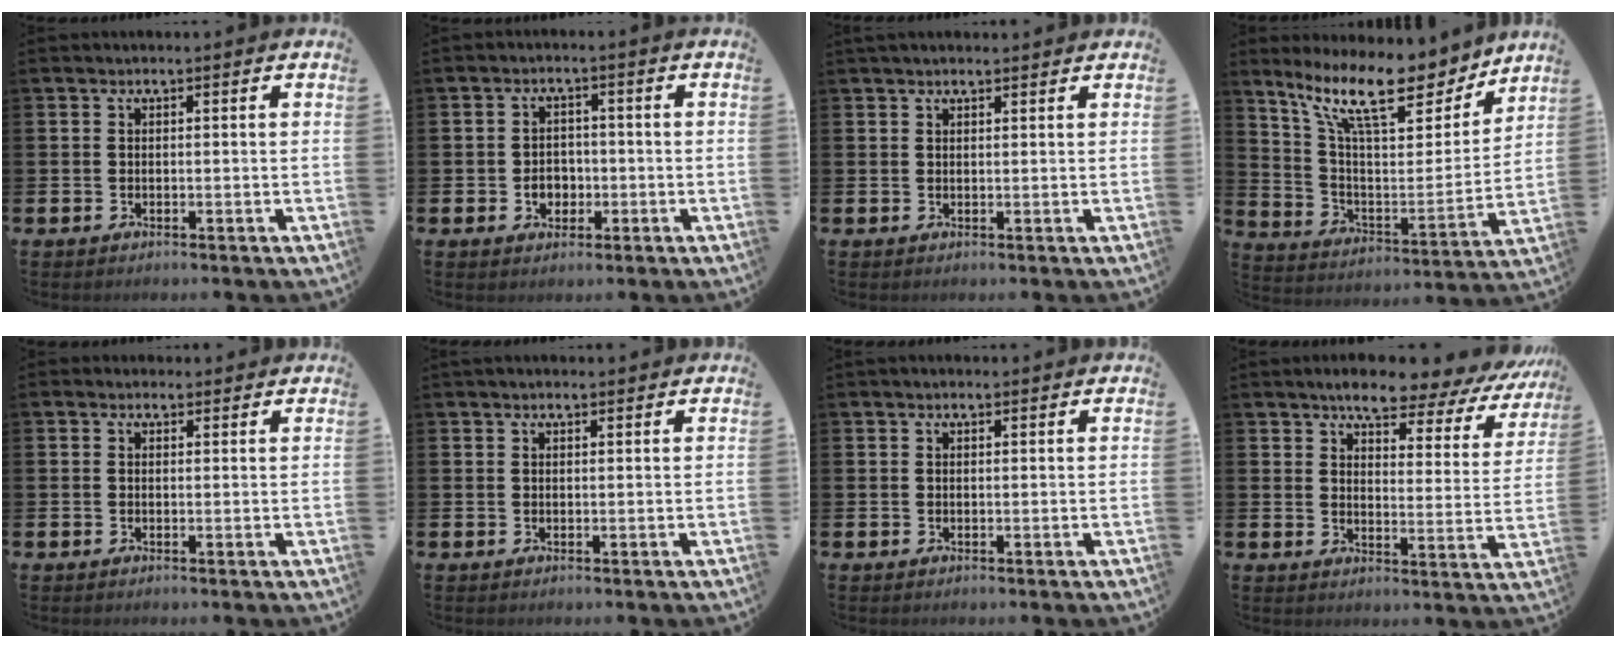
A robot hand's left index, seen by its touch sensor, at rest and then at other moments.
{"total": 3.0, "force": [-0.8, 2.5, 1.4], "torque": [-0.017, -0.001, -0.024]}
{"total": 1.4, "force": [1.3, 0.3, 0.5], "torque": [0.003, -0.003, 0.021]}
{"total": 13.4, "force": [10.5, 4.2, 7.1], "torque": [-0.156, -0.061, 0.180]}
{"total": 1.0, "force": [0.8, 0.6, 0.1], "torque": [0.008, 0.004, 0.011]}
{"total": 1.2, "force": [1.1, 0.2, 0.4], "torque": [0.006, -0.002, 0.017]}
{"total": 0.8, "force": [0.7, 0.1, 0.3], "torque": [0.006, -0.003, 0.010]}
{"total": 6.4, "force": [5.7, 1.6, 2.3], "torque": [-0.048, -0.044, 0.090]}